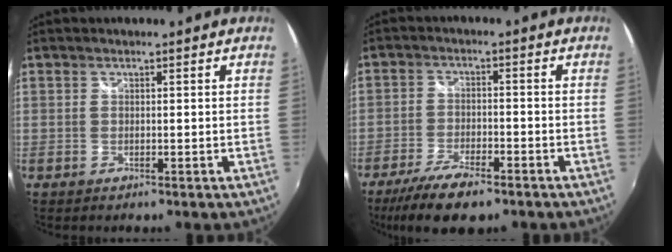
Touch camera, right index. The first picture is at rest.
{"total": 10.3, "force": [-7.5, 3.5, 6.2], "torque": [-0.149, -0.022, -0.138]}